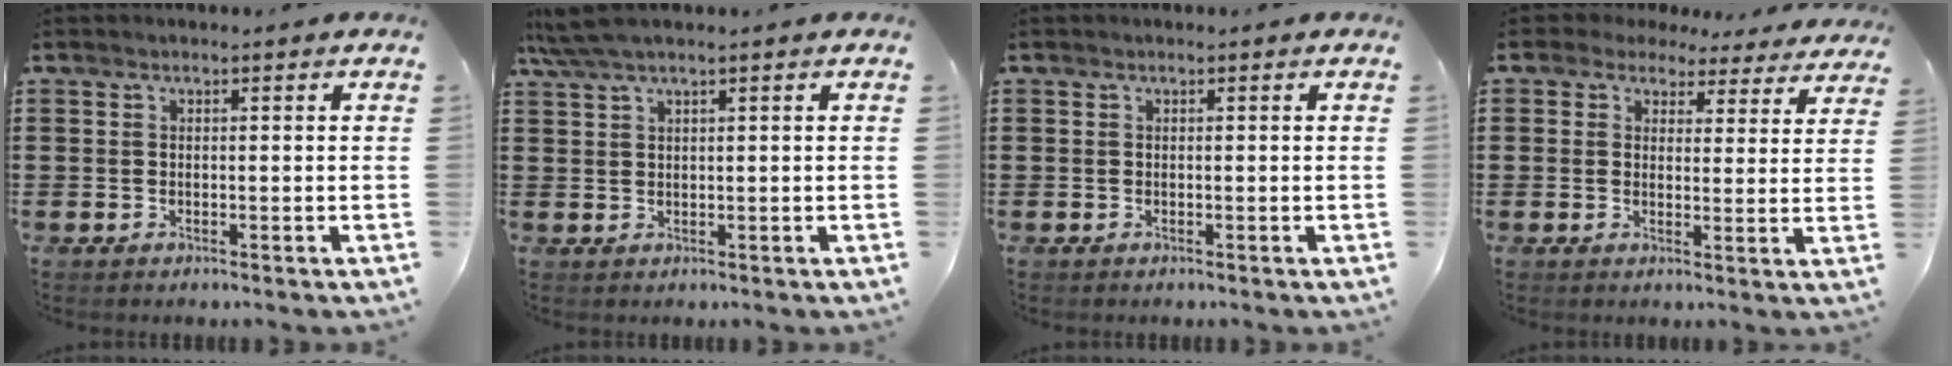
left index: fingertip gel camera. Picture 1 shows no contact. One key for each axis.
{"total": 3.1, "fx": 1.8, "fy": 0.3, "fz": 2.5, "tx": -0.059, "ty": 0.001, "tz": 0.031}
{"total": 0.0}
{"total": 3.2, "fx": 2.8, "fy": 1.4, "fz": 0.8, "tx": -0.032, "ty": -0.008, "tz": 0.049}